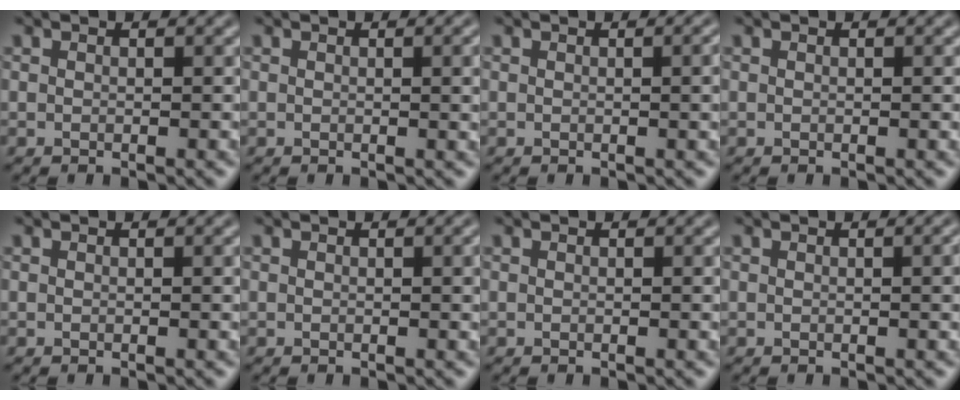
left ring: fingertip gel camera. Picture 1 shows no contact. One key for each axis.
{"total": 2.5, "fx": 0.3, "fy": 0.8, "fz": 2.4, "tx": -0.024, "ty": 0.003, "tz": 0.000}
{"total": 2.5, "fx": 0.2, "fy": 0.8, "fz": 2.4, "tx": -0.022, "ty": 0.004, "tz": -0.002}
{"total": 0.6, "fx": 0.0, "fy": 0.1, "fz": 0.6, "tx": -0.006, "ty": 0.000, "tz": 0.000}
{"total": 0.9, "fx": 0.1, "fy": 0.2, "fz": 0.9, "tx": -0.011, "ty": 0.001, "tz": 0.001}
{"total": 1.7, "fx": 0.2, "fy": 0.4, "fz": 1.6, "tx": -0.018, "ty": 0.003, "tz": 0.002}
{"total": 0.7, "fx": 0.1, "fy": 0.1, "fz": 0.7, "tx": -0.008, "ty": 0.000, "tz": 0.000}
{"total": 2.1, "fx": 0.2, "fy": 0.6, "fz": 2.0, "tx": -0.020, "ty": 0.003, "tz": 0.000}